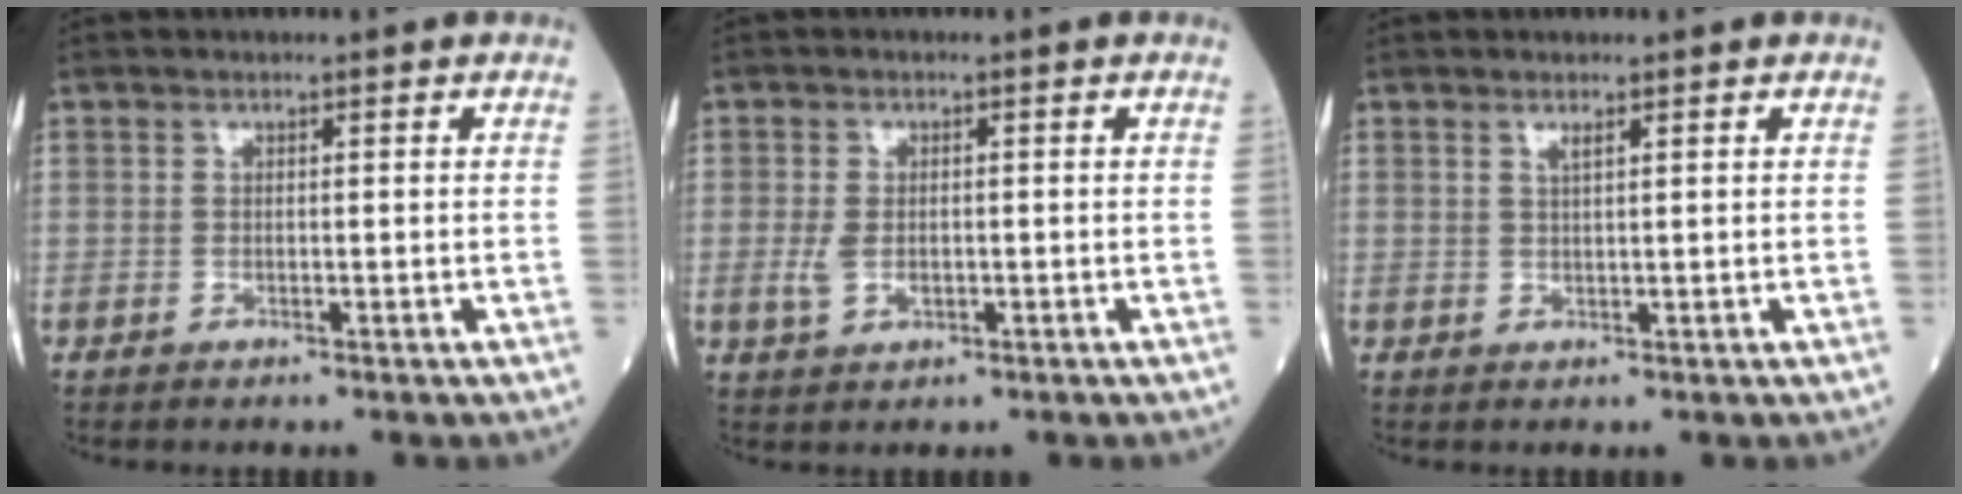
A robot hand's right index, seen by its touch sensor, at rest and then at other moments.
{"total": 3.1, "force": [-0.6, 1.8, 2.5], "torque": [-0.057, -0.003, -0.006]}
{"total": 1.1, "force": [0.7, 0.0, 0.8], "torque": [-0.018, -0.003, 0.013]}